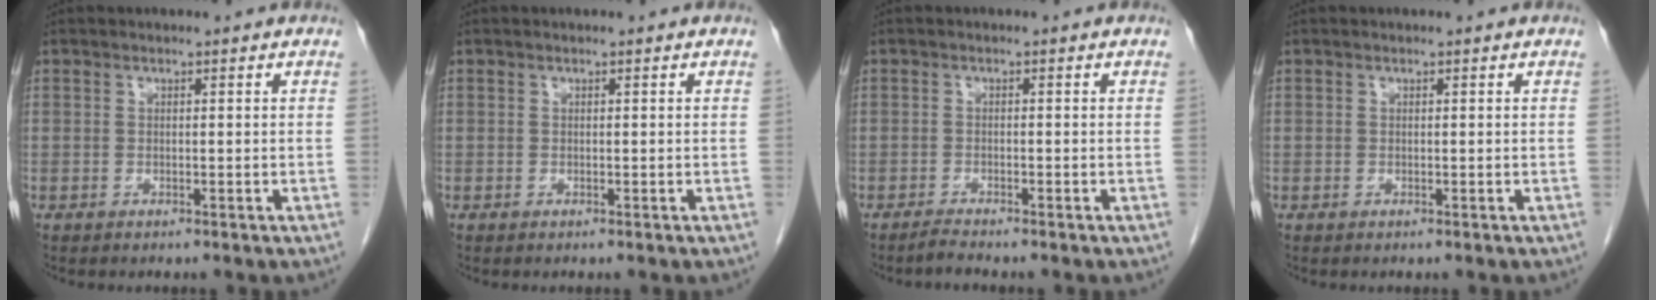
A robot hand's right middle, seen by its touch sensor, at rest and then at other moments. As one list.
[{"total": 0.0}, {"total": 1.4, "force": [-1.3, -0.3, 0.3], "torque": [-0.010, -0.005, -0.026]}, {"total": 0.0}]